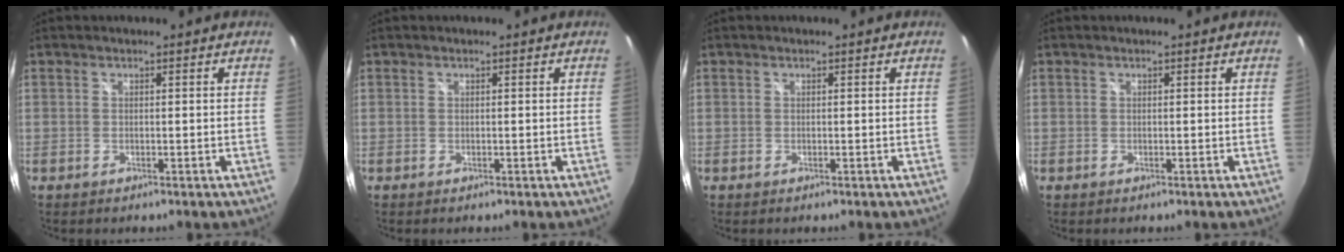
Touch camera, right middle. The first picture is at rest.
{"total": 0.0}
{"total": 0.0}
{"total": 0.0}